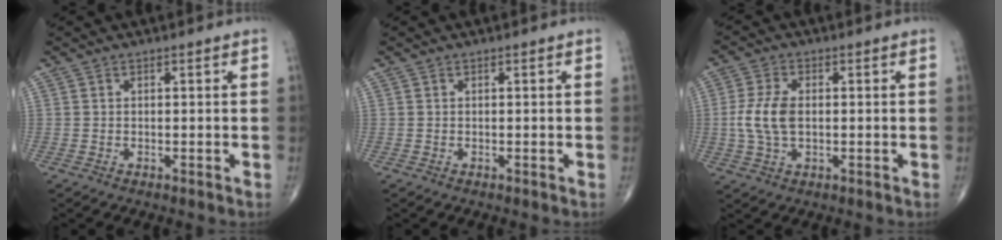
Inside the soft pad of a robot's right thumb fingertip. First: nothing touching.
{"total": 0.0}
{"total": 7.1, "force": [-0.1, 4.0, 5.9], "torque": [-0.133, 0.004, -0.003]}